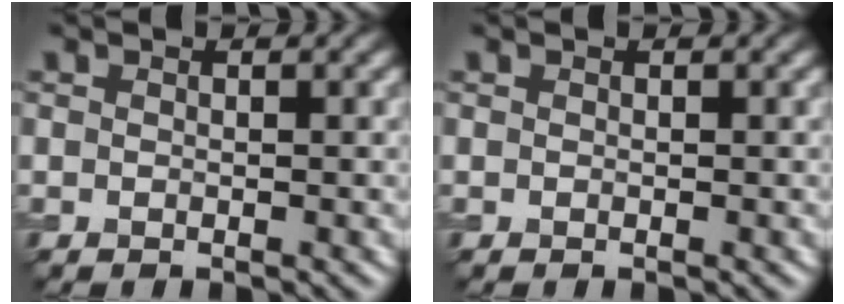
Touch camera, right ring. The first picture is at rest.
{"total": 0.0}